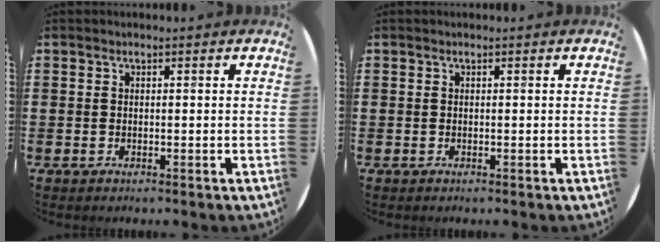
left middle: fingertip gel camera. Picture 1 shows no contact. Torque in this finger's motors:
{"motor_torque": [0.00, 0.00, 0.00, 0.00]}